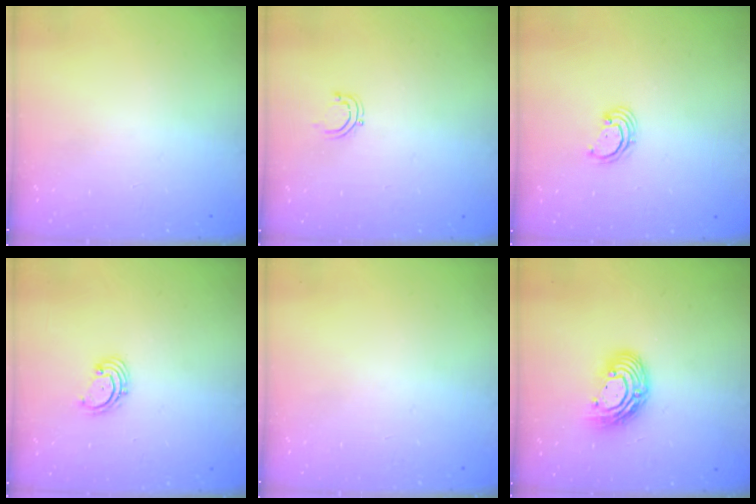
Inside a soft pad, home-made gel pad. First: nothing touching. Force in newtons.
{"total": 3.3, "press": 3.3, "slide": 0.3}
{"total": 2.6, "press": 2.6, "slide": 0.3}
{"total": 1.8, "press": 1.7, "slide": 0.6}
{"total": 0.0}
{"total": 11.7, "press": 11.7, "slide": 0.9}